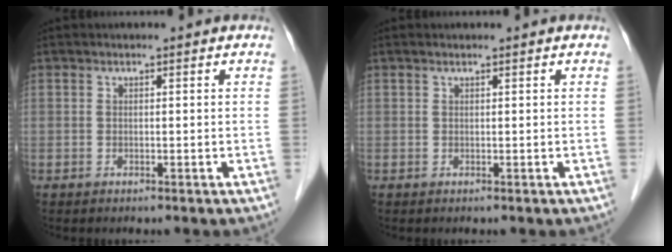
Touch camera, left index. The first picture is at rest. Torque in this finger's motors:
{"motor_torque": [-0.13, -0.08, -0.07, -0.01]}